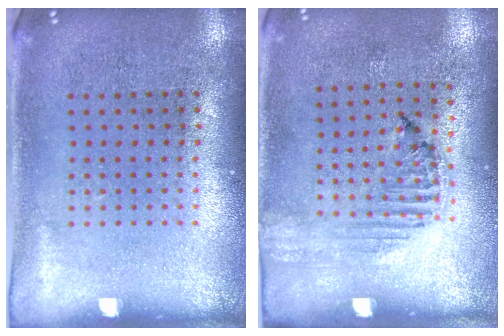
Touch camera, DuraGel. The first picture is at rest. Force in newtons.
{"total": 1.2, "press": 1.1, "slide": 0.2}